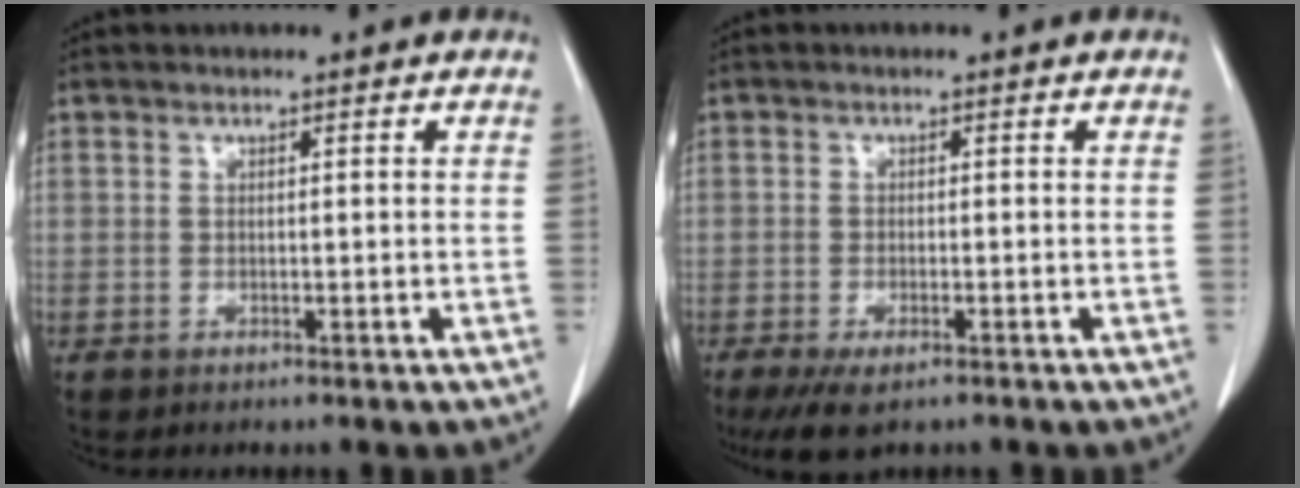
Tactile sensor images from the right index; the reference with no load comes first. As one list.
[{"total": 5.0, "force": [-3.4, 1.5, 3.3], "torque": [-0.057, -0.011, -0.053]}]